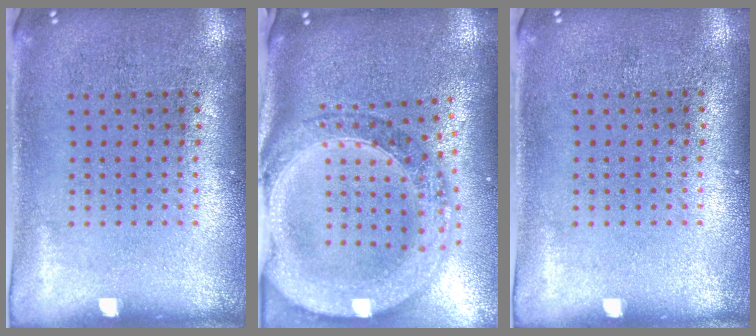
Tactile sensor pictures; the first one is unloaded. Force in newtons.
{"total": 2.9, "press": 2.4, "slide": 1.5}
{"total": 0.0}